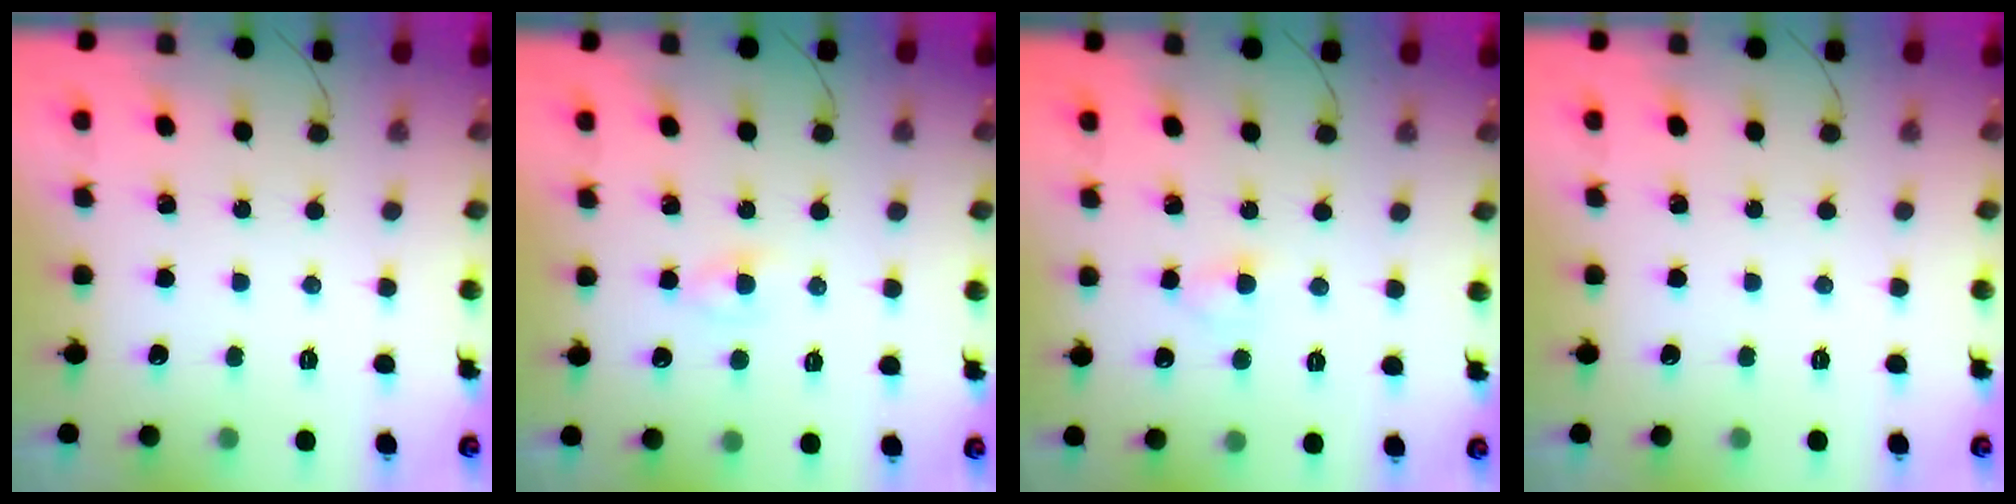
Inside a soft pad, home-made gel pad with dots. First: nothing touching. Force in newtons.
{"total": 1.9, "press": 1.8, "slide": 0.6}
{"total": 3.3, "press": 3.1, "slide": 1.1}
{"total": 0.0}